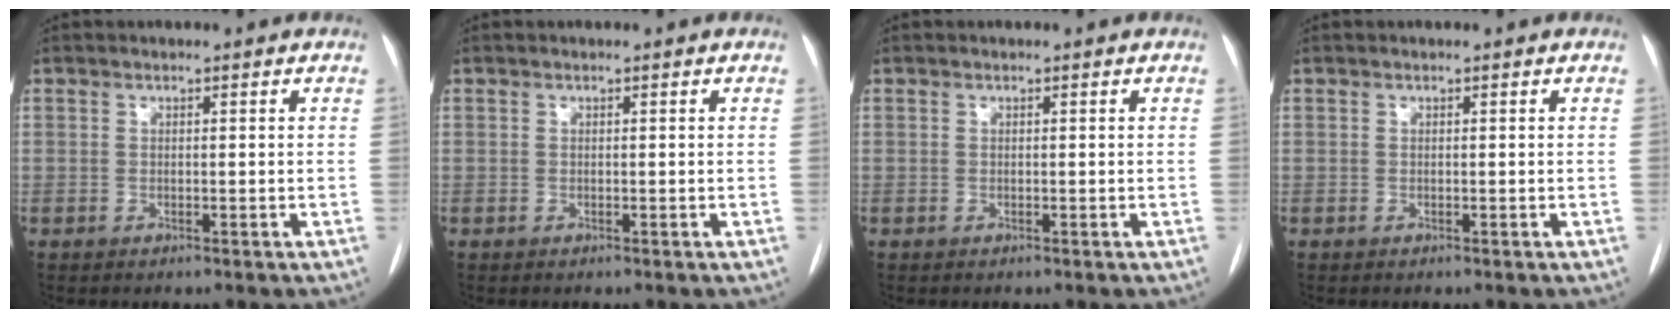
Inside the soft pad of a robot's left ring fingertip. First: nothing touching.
{"total": 0.0}
{"total": 0.0}
{"total": 0.0}